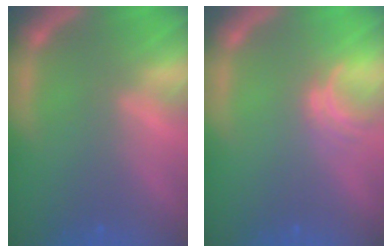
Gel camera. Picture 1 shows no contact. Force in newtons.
{"total": 2.0}